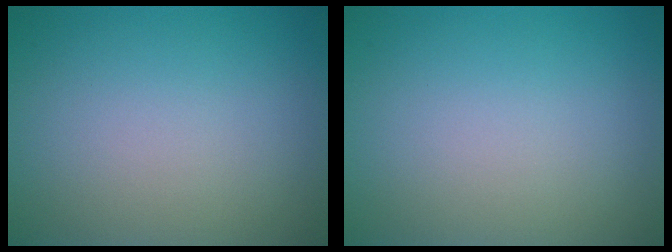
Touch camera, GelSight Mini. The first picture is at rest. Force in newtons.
{"total": 0.0}